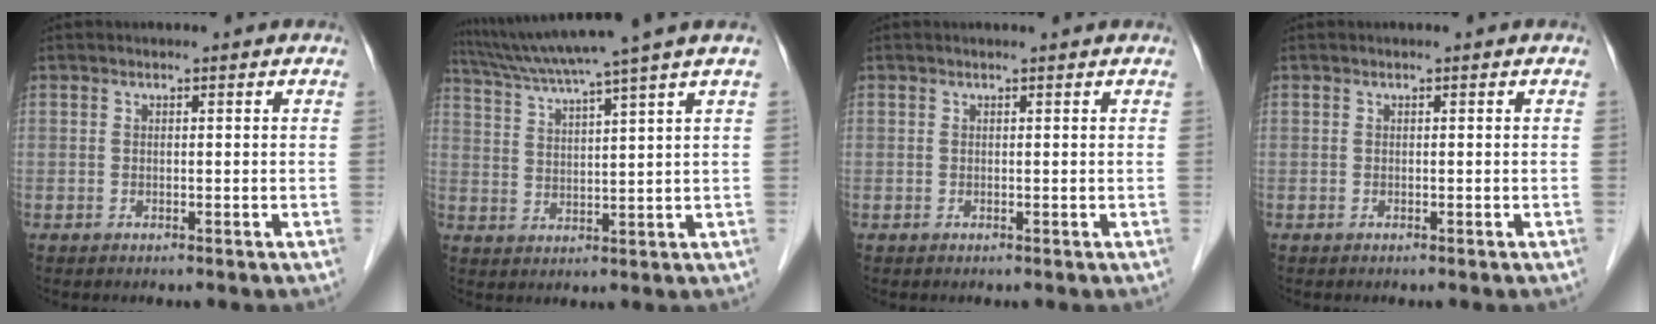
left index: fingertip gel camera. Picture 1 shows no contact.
{"total": 11.8, "force": [9.6, -2.6, 6.2], "torque": [-0.111, 0.003, 0.155]}
{"total": 1.2, "force": [1.1, 0.0, 0.2], "torque": [-0.007, 0.007, 0.015]}
{"total": 0.0}